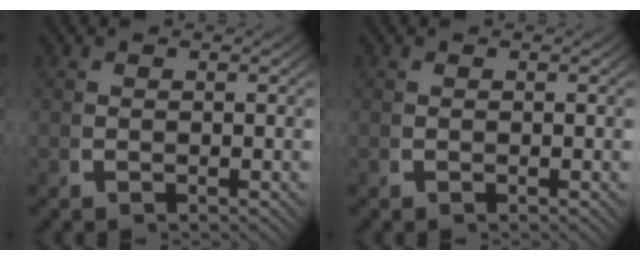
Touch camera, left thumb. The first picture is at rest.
{"total": 0.0}